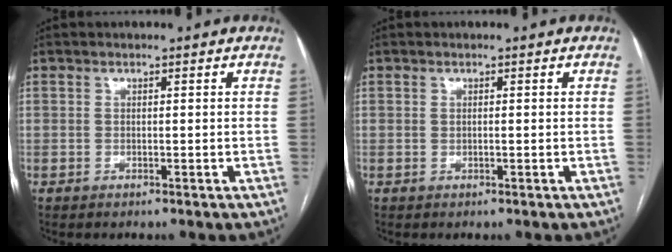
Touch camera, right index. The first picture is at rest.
{"total": 0.0}